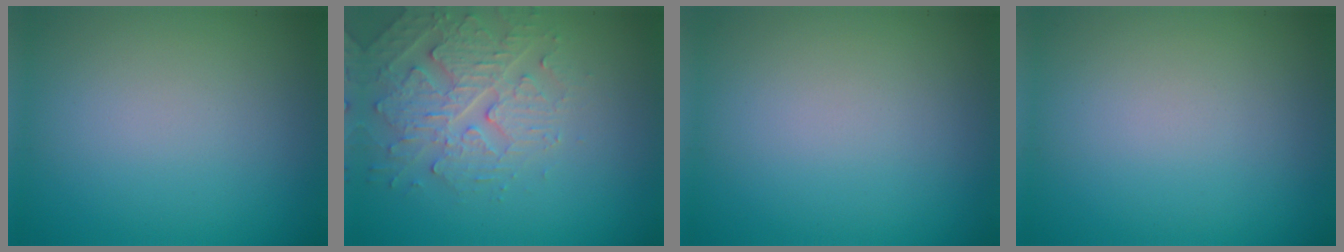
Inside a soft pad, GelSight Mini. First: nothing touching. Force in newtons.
{"total": 4.2, "press": 4.1, "slide": 0.8}
{"total": 0.0}
{"total": 0.0}